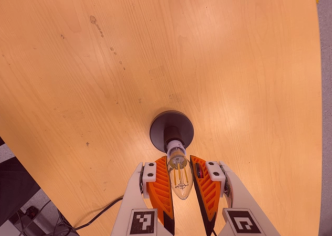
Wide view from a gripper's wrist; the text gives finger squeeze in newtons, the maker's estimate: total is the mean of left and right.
{"total": 11.2, "left": 10.8, "right": 11.6}